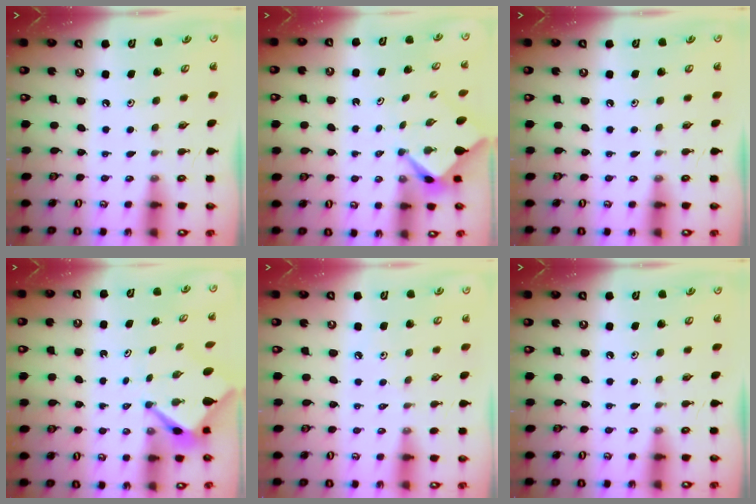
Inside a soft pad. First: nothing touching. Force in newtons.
{"total": 2.2, "press": 2.2, "slide": 0.1}
{"total": 0.0}
{"total": 3.4, "press": 3.4, "slide": 0.5}
{"total": 2.9, "press": 2.8, "slide": 0.5}
{"total": 0.0}